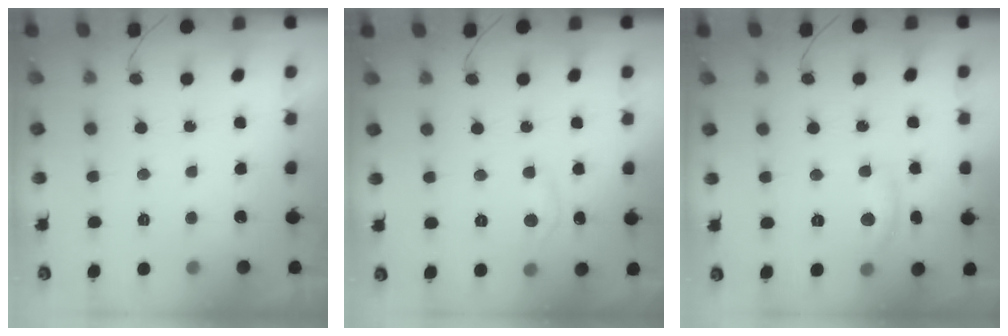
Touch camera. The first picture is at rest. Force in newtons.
{"total": 5.1, "press": 5.1, "slide": 0.7}
{"total": 7.3, "press": 7.3, "slide": 0.1}